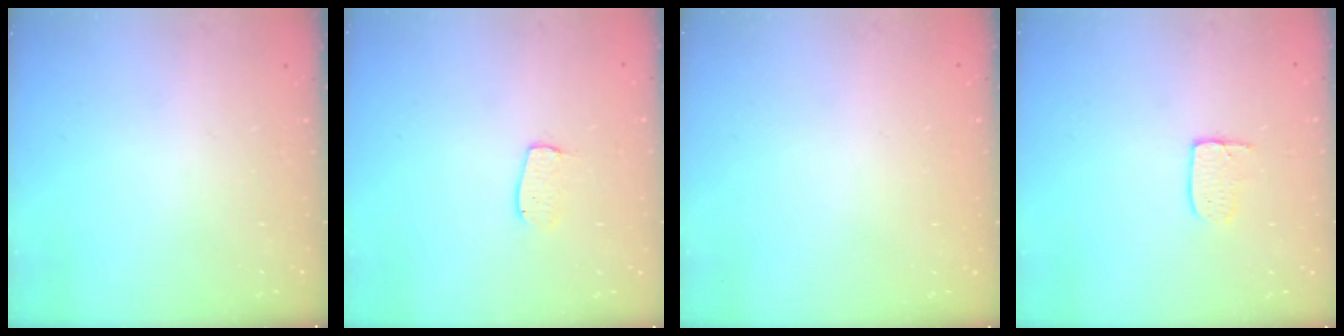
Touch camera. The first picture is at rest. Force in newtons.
{"total": 6.5, "press": 6.5, "slide": 0.5}
{"total": 0.0}
{"total": 3.3, "press": 3.3, "slide": 0.1}